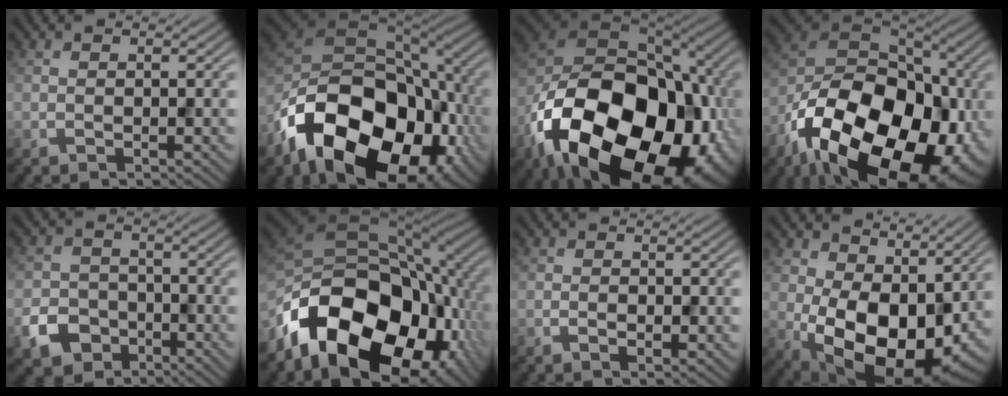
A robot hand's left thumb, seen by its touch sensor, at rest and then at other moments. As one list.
[{"total": 21.4, "force": [-9.5, 13.9, 13.3], "torque": [-0.282, -0.045, -0.140]}, {"total": 24.3, "force": [-10.5, 15.7, 15.3], "torque": [-0.325, -0.054, -0.145]}, {"total": 22.1, "force": [-10.0, 13.5, 14.5], "torque": [-0.294, -0.043, -0.151]}, {"total": 5.4, "force": [-3.1, 4.0, 2.0], "torque": [-0.048, -0.004, -0.063]}, {"total": 20.2, "force": [-9.0, 12.3, 13.2], "torque": [-0.261, -0.032, -0.135]}, {"total": 1.3, "force": [-0.4, 0.7, 1.0], "torque": [-0.021, -0.004, -0.004]}, {"total": 15.1, "force": [0.2, 9.7, 11.6], "torque": [-0.197, -0.036, 0.010]}]